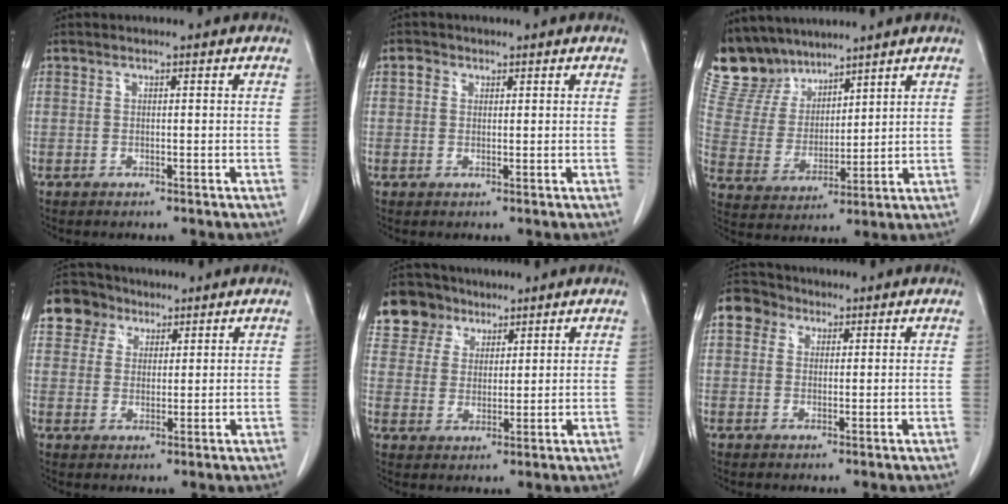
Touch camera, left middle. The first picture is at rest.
{"total": 1.6, "force": [0.7, 1.4, 0.4], "torque": [-0.002, 0.004, 0.008]}
{"total": 9.6, "force": [8.6, 4.2, 0.6], "torque": [-0.029, 0.014, 0.186]}
{"total": 5.7, "force": [3.5, 4.4, 0.9], "torque": [-0.023, 0.017, 0.067]}
{"total": 7.9, "force": [5.5, 5.6, 0.9], "torque": [-0.022, 0.021, 0.108]}
{"total": 4.5, "force": [2.2, 3.7, 1.4], "torque": [-0.029, 0.018, 0.041]}